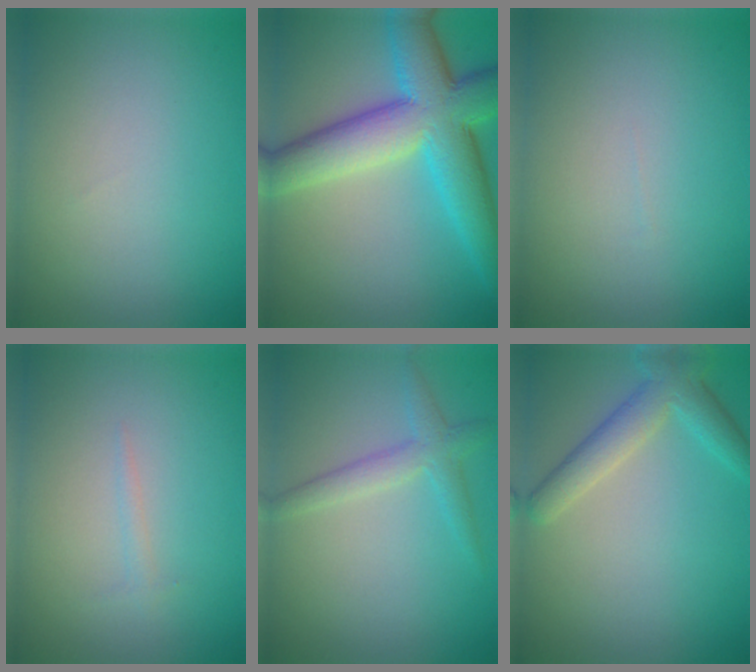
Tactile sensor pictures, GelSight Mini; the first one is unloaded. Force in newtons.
{"total": 10.5, "press": 10.5, "slide": 0.3}
{"total": 0.0}
{"total": 0.7, "press": 0.7, "slide": 0.0}
{"total": 2.4, "press": 2.4, "slide": 0.1}
{"total": 3.7, "press": 3.7, "slide": 0.1}